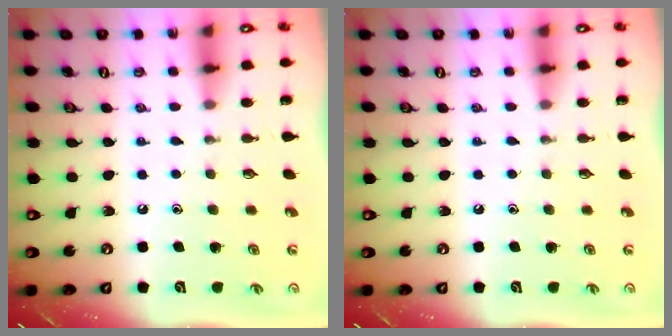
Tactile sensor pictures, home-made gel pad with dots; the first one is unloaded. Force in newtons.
{"total": 0.0}